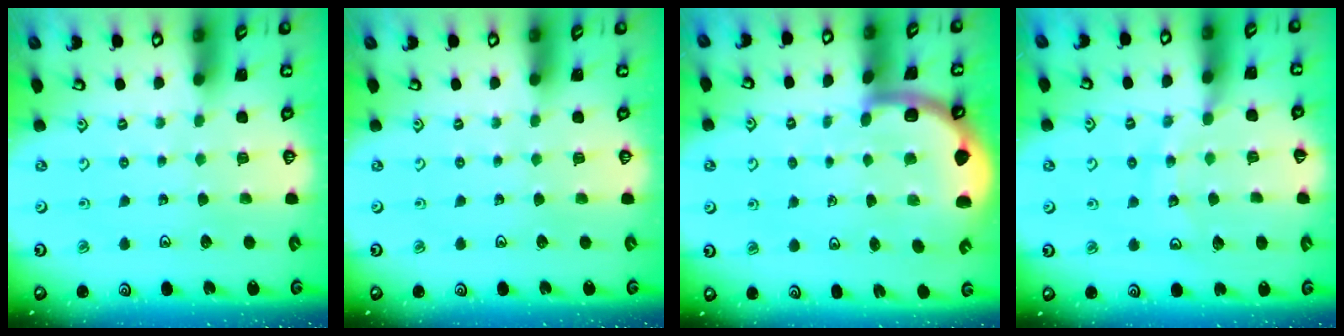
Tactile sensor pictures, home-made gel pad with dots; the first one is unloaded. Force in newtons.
{"total": 0.0}
{"total": 6.2, "press": 5.9, "slide": 1.9}
{"total": 10.6, "press": 10.6, "slide": 0.9}